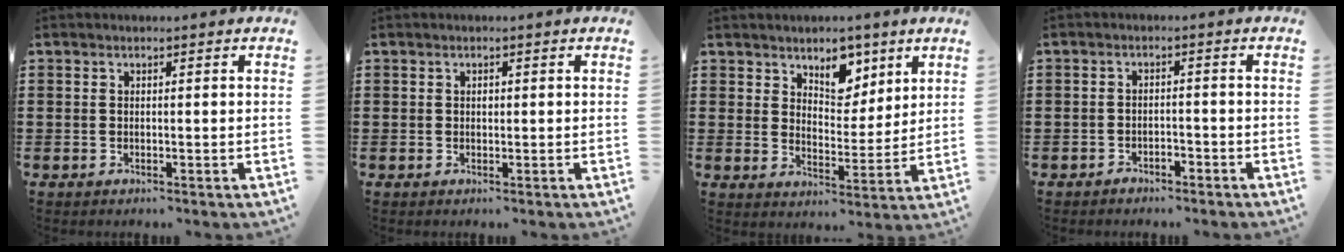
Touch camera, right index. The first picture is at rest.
{"total": 0.5, "force": [0.1, 0.4, 0.3], "torque": [-0.007, 0.001, 0.003]}
{"total": 6.0, "force": [4.4, 3.7, 1.8], "torque": [-0.035, -0.012, 0.075]}
{"total": 1.8, "force": [-1.7, 0.5, 0.2], "torque": [-0.011, 0.001, -0.036]}